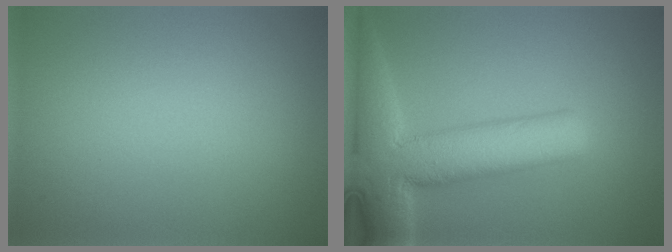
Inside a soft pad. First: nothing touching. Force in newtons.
{"total": 9.7, "press": 9.7, "slide": 0.6}